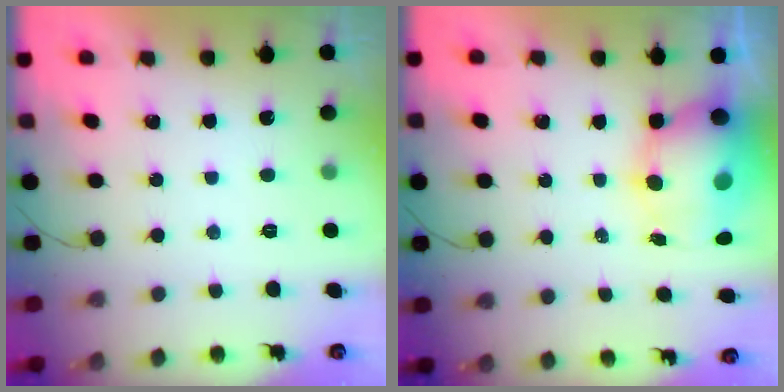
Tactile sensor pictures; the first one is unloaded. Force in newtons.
{"total": 11.1, "press": 10.7, "slide": 2.9}